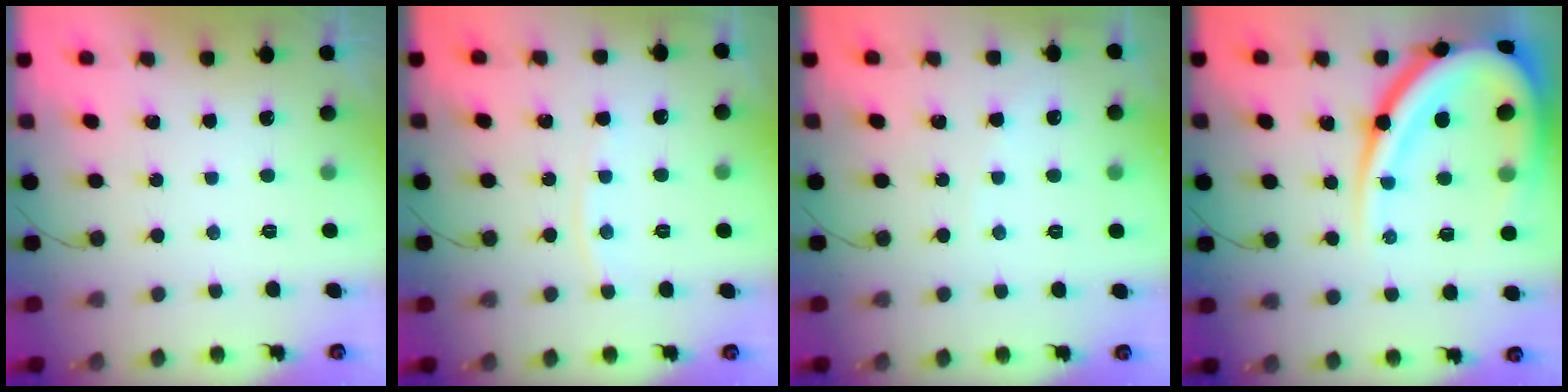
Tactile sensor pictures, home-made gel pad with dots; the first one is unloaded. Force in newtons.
{"total": 5.3, "press": 5.3, "slide": 0.7}
{"total": 3.7, "press": 3.7, "slide": 0.6}
{"total": 25.3, "press": 25.2, "slide": 2.7}